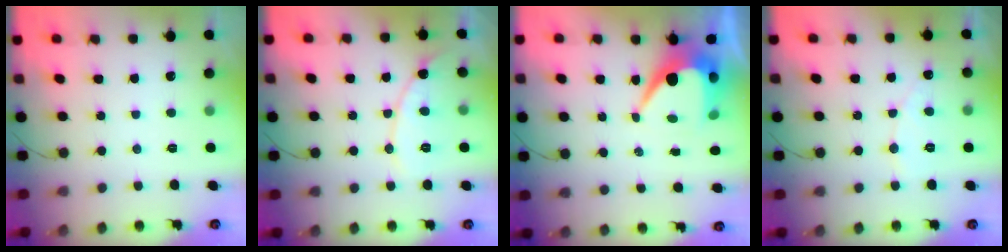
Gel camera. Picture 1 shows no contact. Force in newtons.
{"total": 10.0, "press": 9.9, "slide": 0.5}
{"total": 8.9, "press": 8.9, "slide": 0.8}
{"total": 4.8, "press": 4.8, "slide": 0.3}